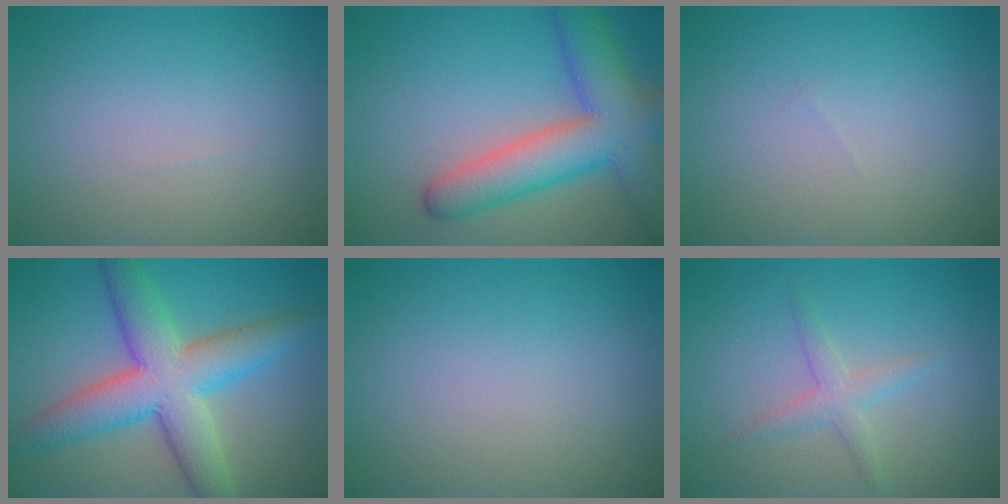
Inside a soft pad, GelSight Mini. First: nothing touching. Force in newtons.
{"total": 8.3, "press": 8.3, "slide": 0.5}
{"total": 0.0}
{"total": 8.6, "press": 8.6, "slide": 0.2}
{"total": 0.0}
{"total": 2.0, "press": 2.0, "slide": 0.1}